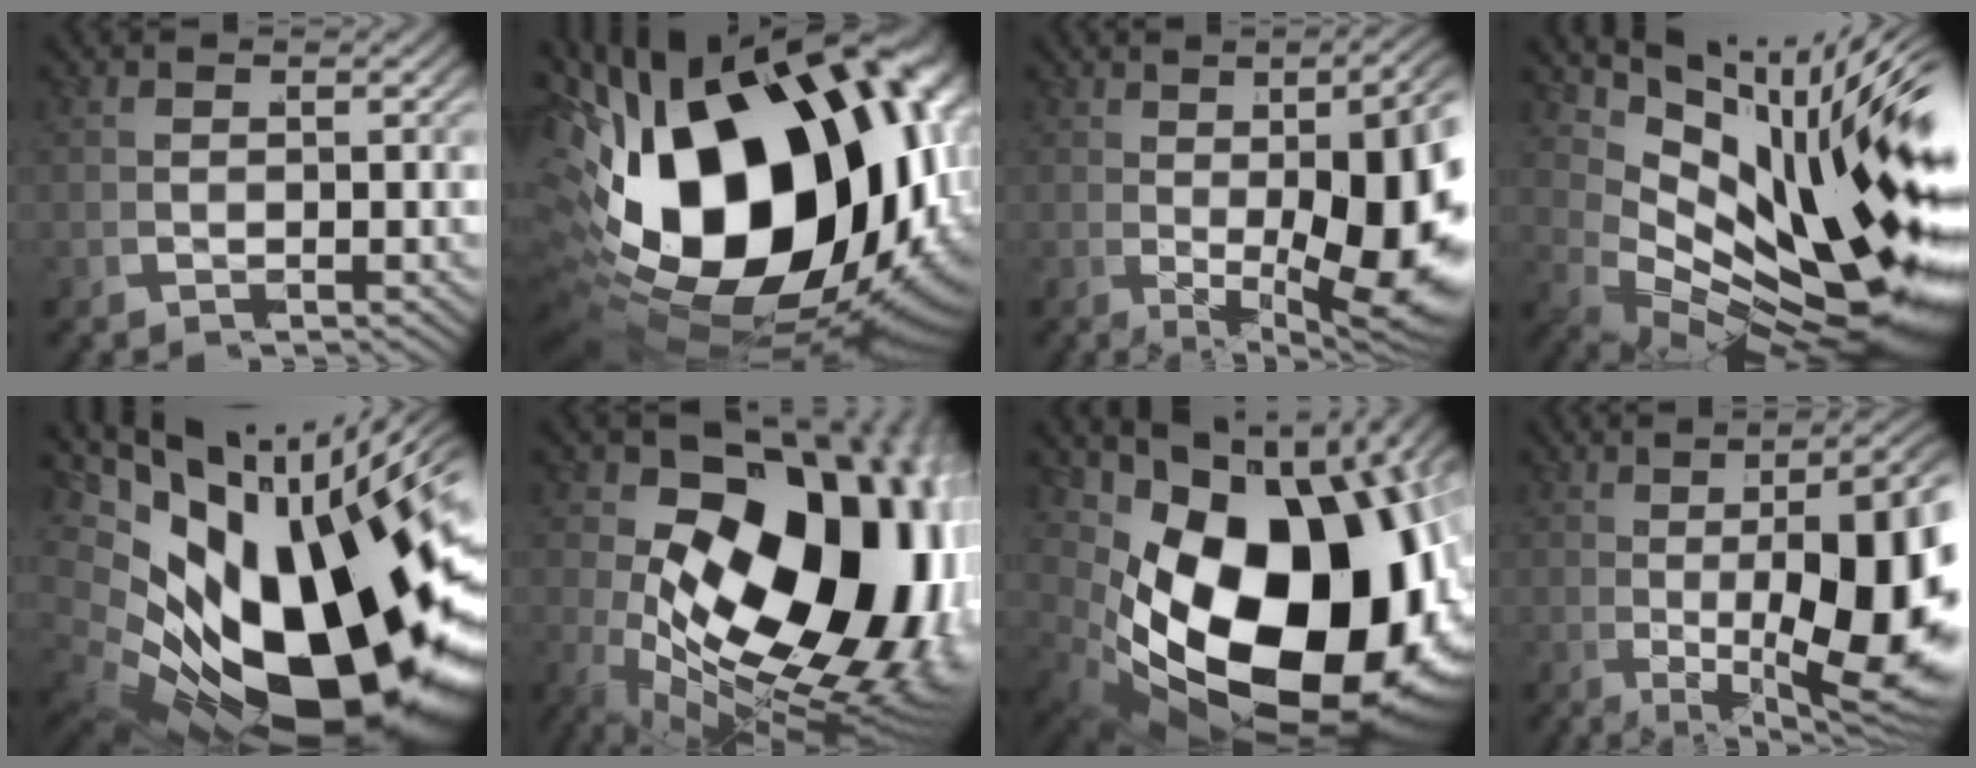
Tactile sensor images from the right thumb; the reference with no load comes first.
{"total": 34.5, "force": [-1.6, 20.8, 27.4], "torque": [-0.454, -0.064, 0.014]}
{"total": 14.7, "force": [0.2, 6.7, 13.0], "torque": [-0.167, -0.018, 0.023]}
{"total": 15.9, "force": [0.0, 7.8, 13.9], "torque": [-0.207, -0.030, 0.028]}
{"total": 24.0, "force": [-1.9, 14.2, 19.3], "torque": [-0.334, -0.065, 0.010]}
{"total": 29.1, "force": [-1.1, 18.1, 22.7], "torque": [-0.360, -0.071, 0.025]}
{"total": 29.3, "force": [-2.5, 18.3, 22.7], "torque": [-0.387, -0.079, 0.014]}
{"total": 16.3, "force": [0.1, 7.2, 14.7], "torque": [-0.193, -0.017, 0.020]}